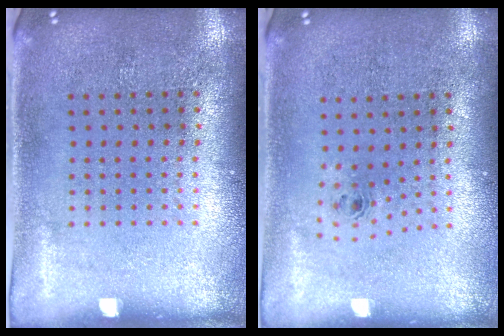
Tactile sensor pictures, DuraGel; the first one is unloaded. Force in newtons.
{"total": 0.6, "press": 0.2, "slide": 0.6}